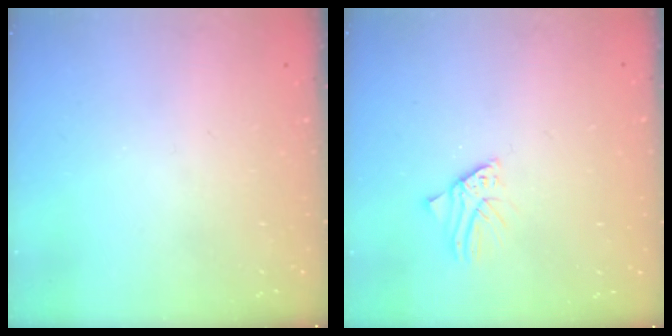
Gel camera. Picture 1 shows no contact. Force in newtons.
{"total": 1.6, "press": 1.6, "slide": 0.2}